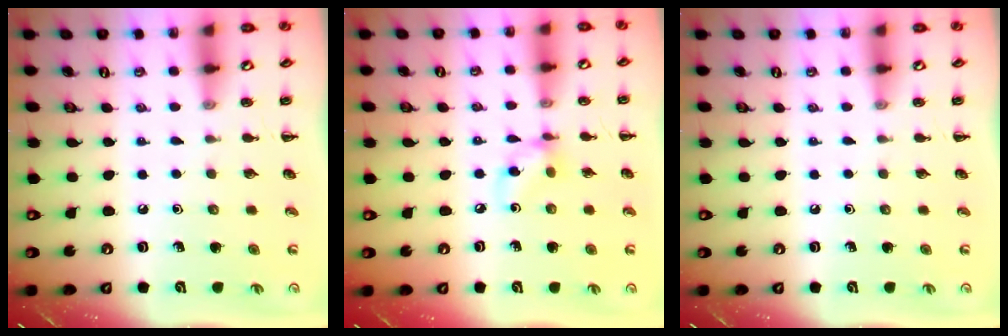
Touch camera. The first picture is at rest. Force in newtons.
{"total": 6.2, "press": 6.2, "slide": 0.4}
{"total": 0.0}